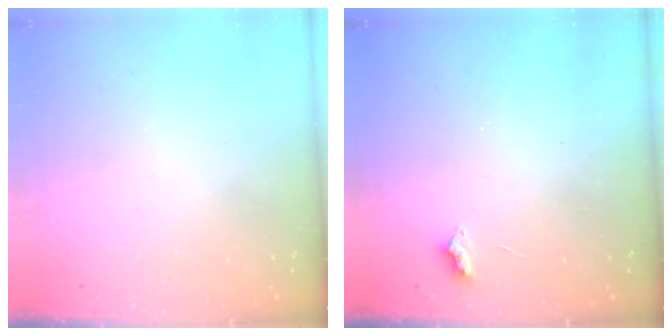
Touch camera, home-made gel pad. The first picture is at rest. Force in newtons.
{"total": 2.5, "press": 2.5, "slide": 0.4}